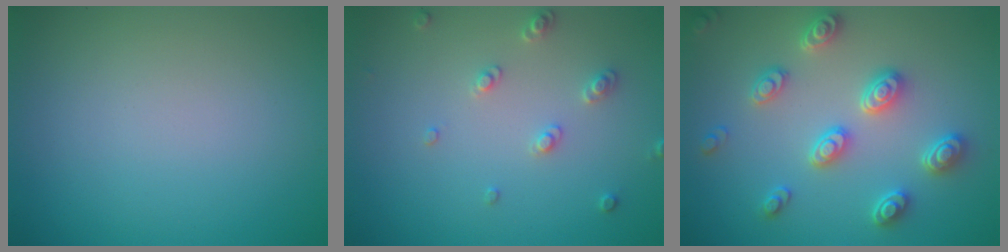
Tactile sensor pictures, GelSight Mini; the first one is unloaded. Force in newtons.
{"total": 1.9, "press": 1.8, "slide": 0.5}
{"total": 3.8, "press": 3.7, "slide": 1.0}